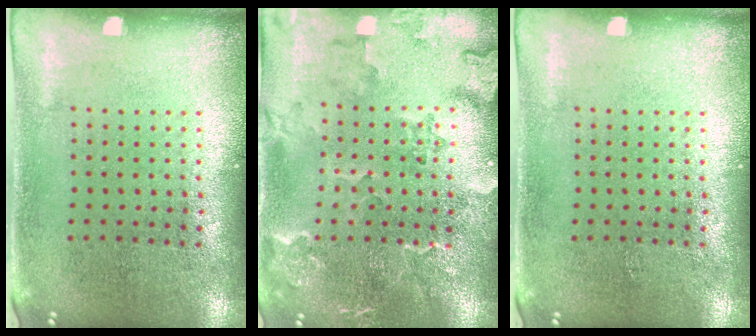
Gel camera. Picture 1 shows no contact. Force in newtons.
{"total": 2.3, "press": 2.2, "slide": 0.8}
{"total": 0.0}